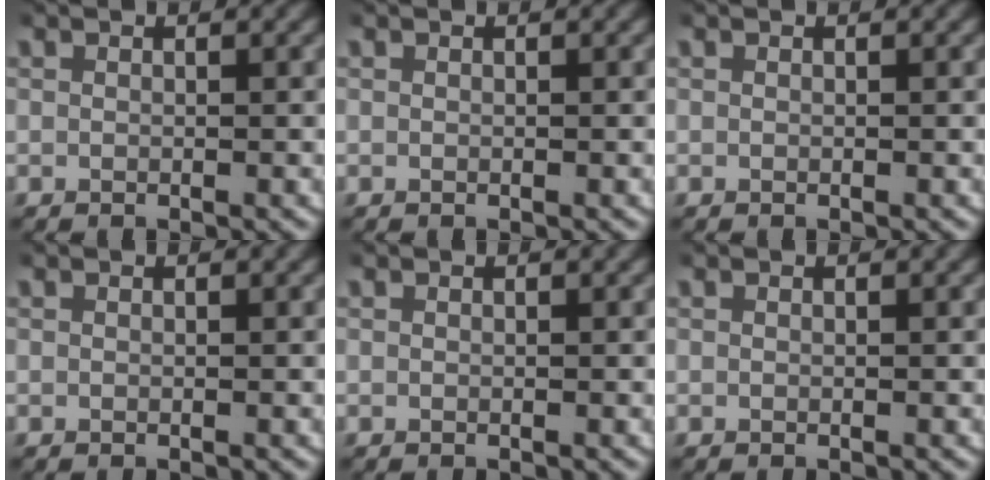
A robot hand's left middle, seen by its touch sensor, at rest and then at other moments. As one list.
[{"total": 0.0}, {"total": 0.0}, {"total": 0.0}, {"total": 0.0}, {"total": 0.0}]